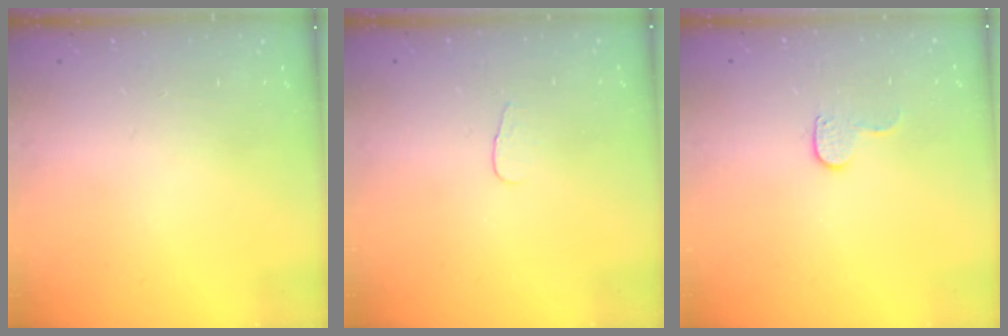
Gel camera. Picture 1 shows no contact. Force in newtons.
{"total": 2.8, "press": 2.8, "slide": 0.3}
{"total": 5.5, "press": 5.5, "slide": 0.5}